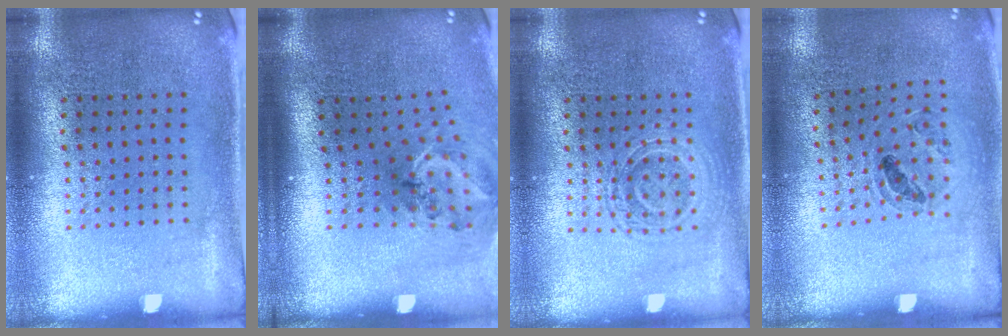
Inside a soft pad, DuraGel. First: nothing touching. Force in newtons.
{"total": 1.4, "press": 1.1, "slide": 0.9}
{"total": 2.3, "press": 2.2, "slide": 0.5}
{"total": 0.9, "press": 0.9, "slide": 0.3}